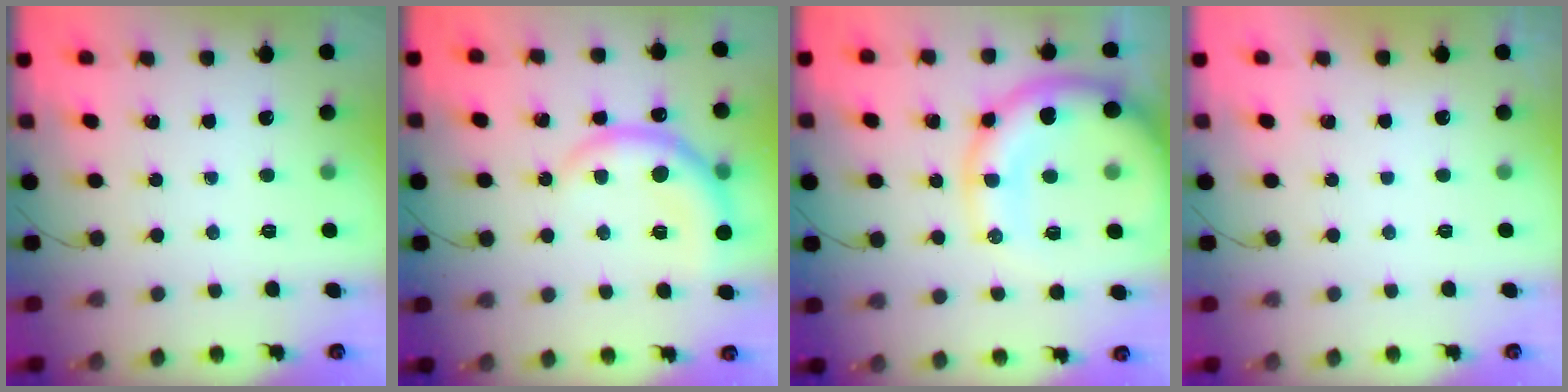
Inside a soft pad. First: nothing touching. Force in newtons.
{"total": 9.8, "press": 9.8, "slide": 0.5}
{"total": 18.3, "press": 18.1, "slide": 2.4}
{"total": 2.8, "press": 2.8, "slide": 0.1}